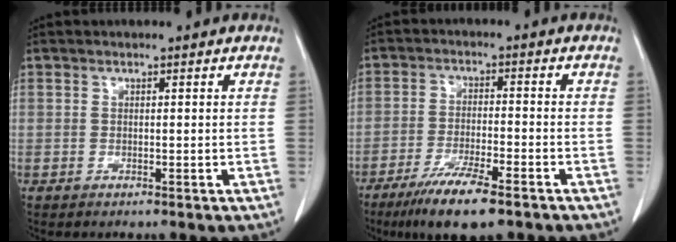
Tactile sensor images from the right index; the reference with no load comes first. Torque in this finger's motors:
{"motor_torque": [0.84, -0.81, 0.43, 0.12]}